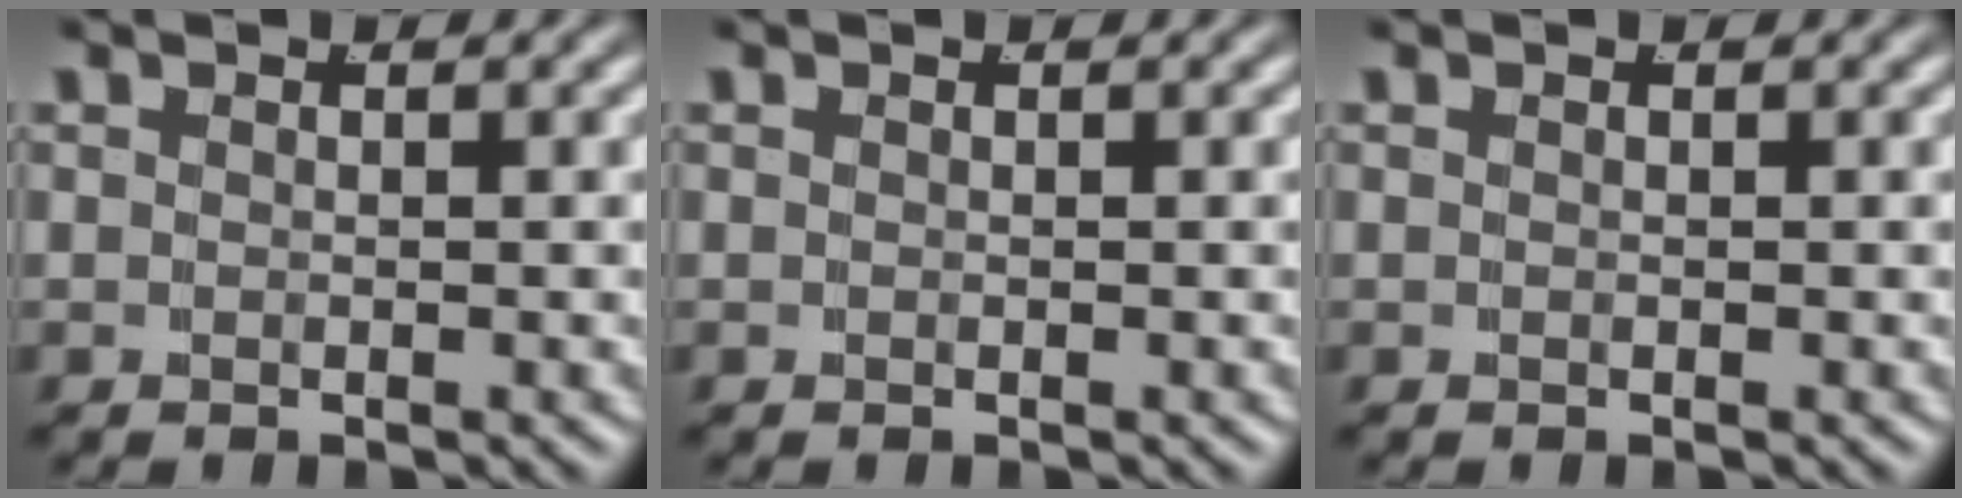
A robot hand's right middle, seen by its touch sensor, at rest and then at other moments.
{"total": 0.0}
{"total": 0.0}